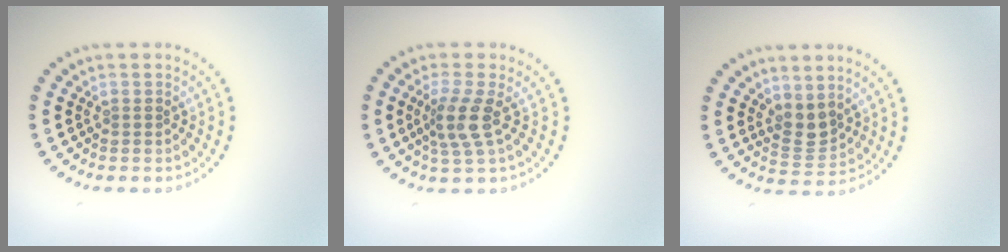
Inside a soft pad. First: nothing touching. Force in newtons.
{"total": 2.8, "press": 2.2, "slide": 1.8}
{"total": 2.3, "press": 1.9, "slide": 1.3}